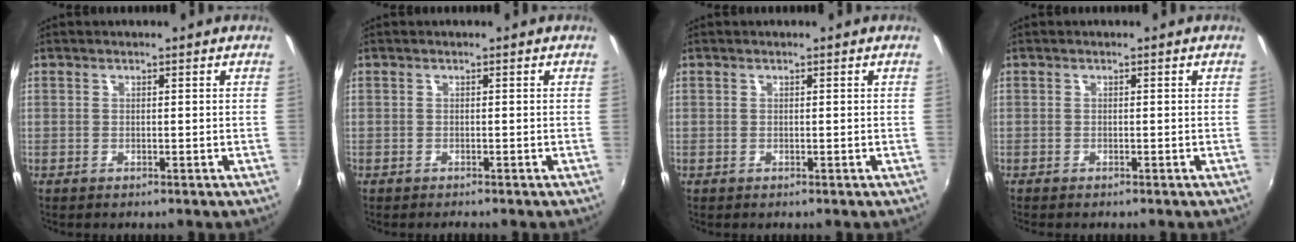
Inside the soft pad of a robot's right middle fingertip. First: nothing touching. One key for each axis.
{"total": 0.7, "fx": -0.7, "fy": 0.1, "fz": 0.1, "tx": -0.003, "ty": -0.005, "tz": -0.014}
{"total": 0.0}
{"total": 0.7, "fx": -0.6, "fy": 0.1, "fz": 0.3, "tx": -0.006, "ty": -0.003, "tz": -0.012}